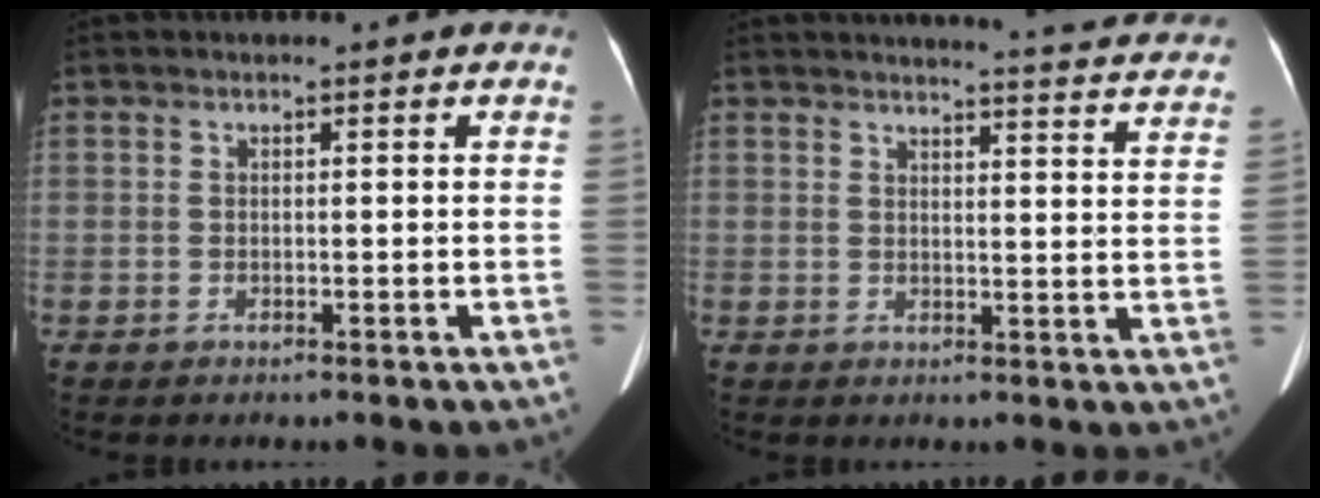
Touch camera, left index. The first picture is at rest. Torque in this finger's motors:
{"motor_torque": [0.49, -0.75, 0.16, 0.06]}